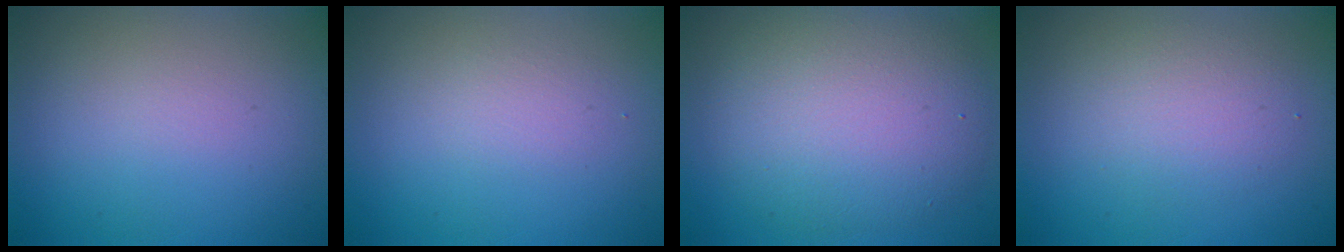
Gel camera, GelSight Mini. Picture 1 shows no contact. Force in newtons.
{"total": 1.2, "press": 1.2, "slide": 0.0}
{"total": 7.6, "press": 7.6, "slide": 0.4}
{"total": 2.6, "press": 2.6, "slide": 0.2}